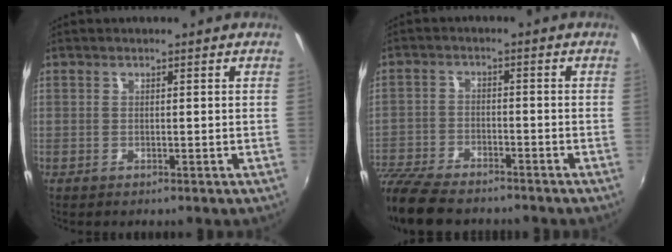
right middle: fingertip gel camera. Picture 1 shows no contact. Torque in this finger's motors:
{"motor_torque": [1.05, -1.09, 0.23, 0.15]}